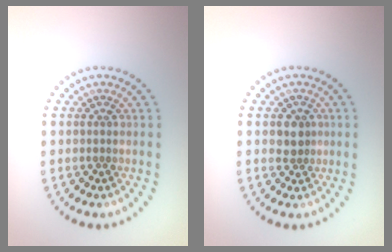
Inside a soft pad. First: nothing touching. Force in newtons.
{"total": 1.9, "press": 1.7, "slide": 0.8}